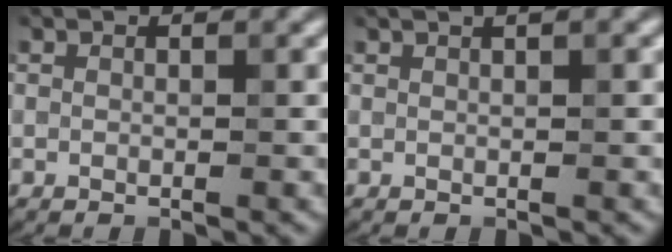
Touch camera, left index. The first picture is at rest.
{"total": 2.8, "force": [1.6, 1.1, 2.0], "torque": [-0.012, 0.007, 0.003]}